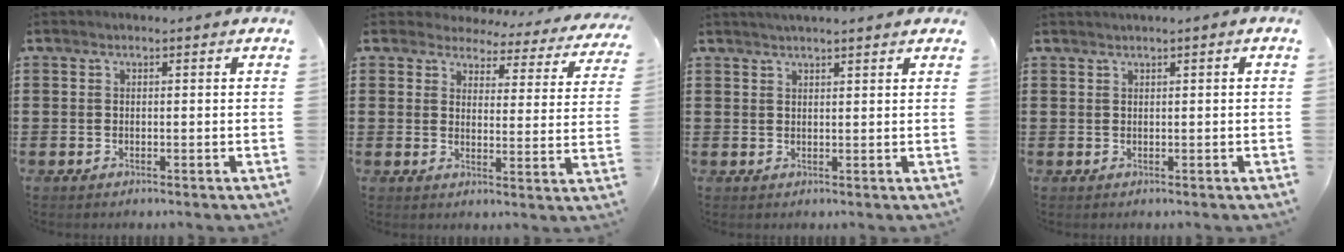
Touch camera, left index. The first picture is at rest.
{"total": 3.5, "force": [3.3, 0.8, 0.3], "torque": [-0.031, -0.025, 0.054]}
{"total": 1.8, "force": [1.7, 0.1, 0.5], "torque": [-0.014, 0.003, 0.033]}
{"total": 0.6, "force": [0.4, -0.1, 0.4], "torque": [-0.005, -0.003, 0.009]}